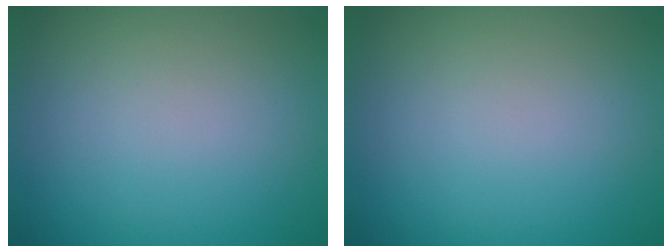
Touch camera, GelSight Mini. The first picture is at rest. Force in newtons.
{"total": 0.0}